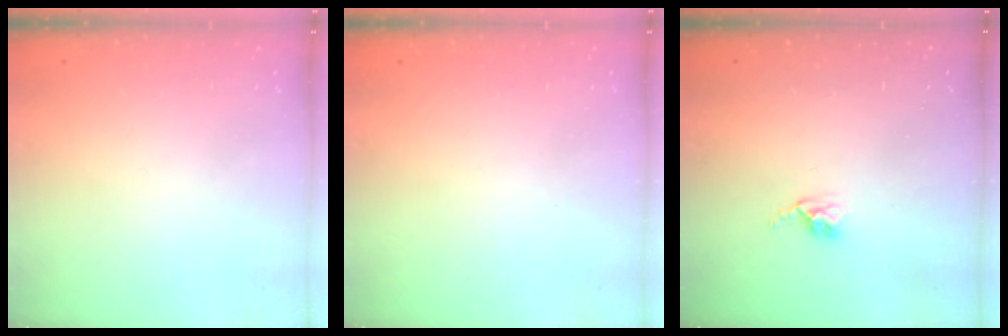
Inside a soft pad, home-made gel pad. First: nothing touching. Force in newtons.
{"total": 0.0}
{"total": 2.8, "press": 2.7, "slide": 0.4}